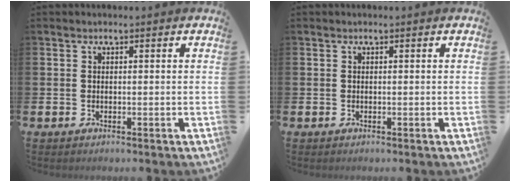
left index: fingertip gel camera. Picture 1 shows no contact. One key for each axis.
{"total": 0.0}